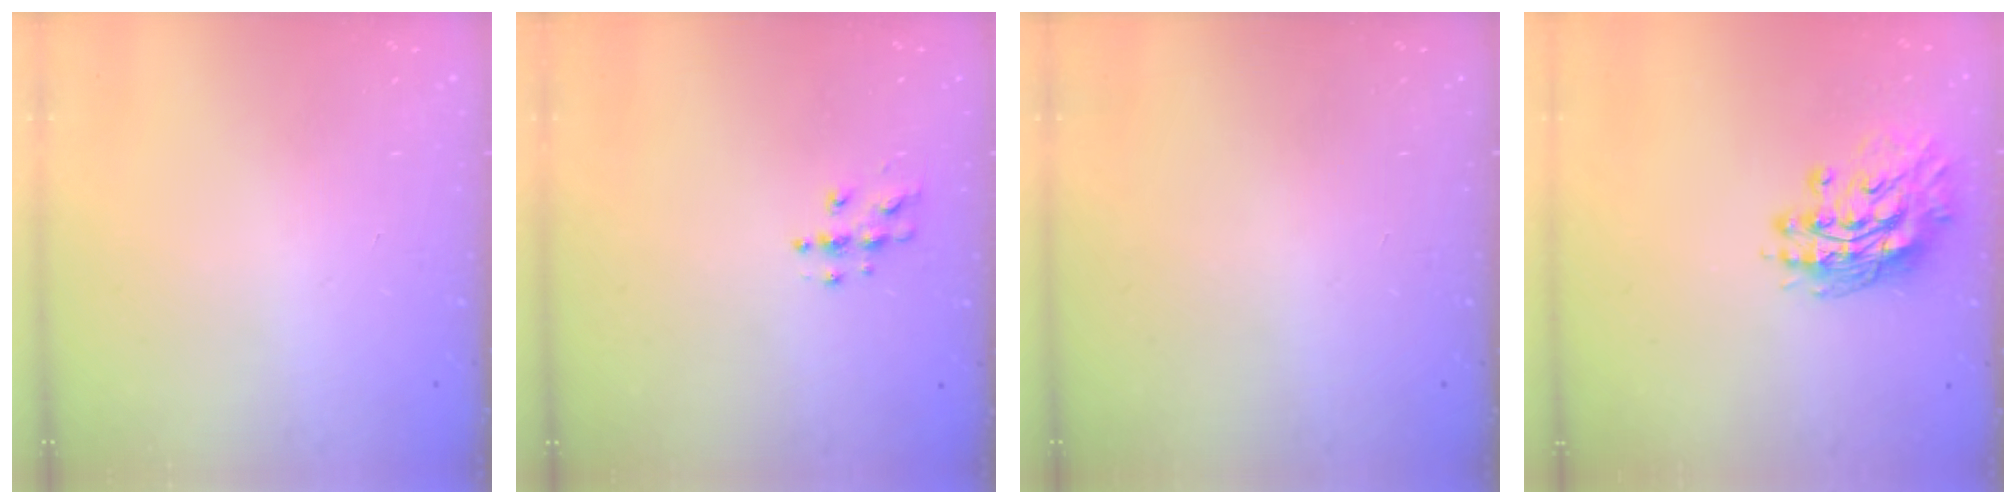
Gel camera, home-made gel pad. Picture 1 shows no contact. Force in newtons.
{"total": 5.0, "press": 5.0, "slide": 0.2}
{"total": 0.0}
{"total": 13.6, "press": 13.5, "slide": 1.1}